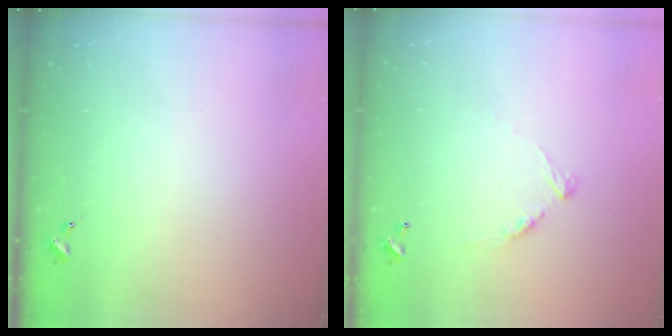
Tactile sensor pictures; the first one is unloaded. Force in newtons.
{"total": 8.8, "press": 8.8, "slide": 0.7}